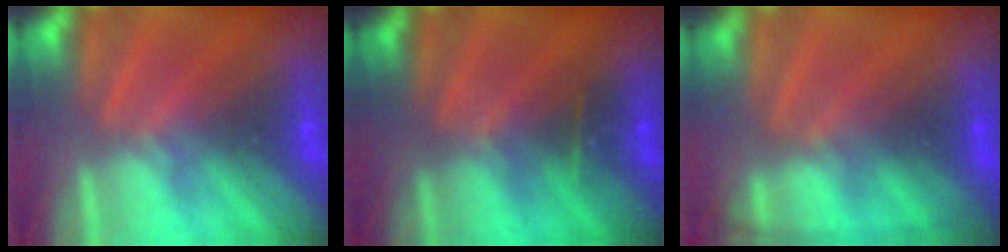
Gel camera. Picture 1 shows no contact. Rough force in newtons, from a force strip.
{"total": 2.8}
{"total": 7.6}